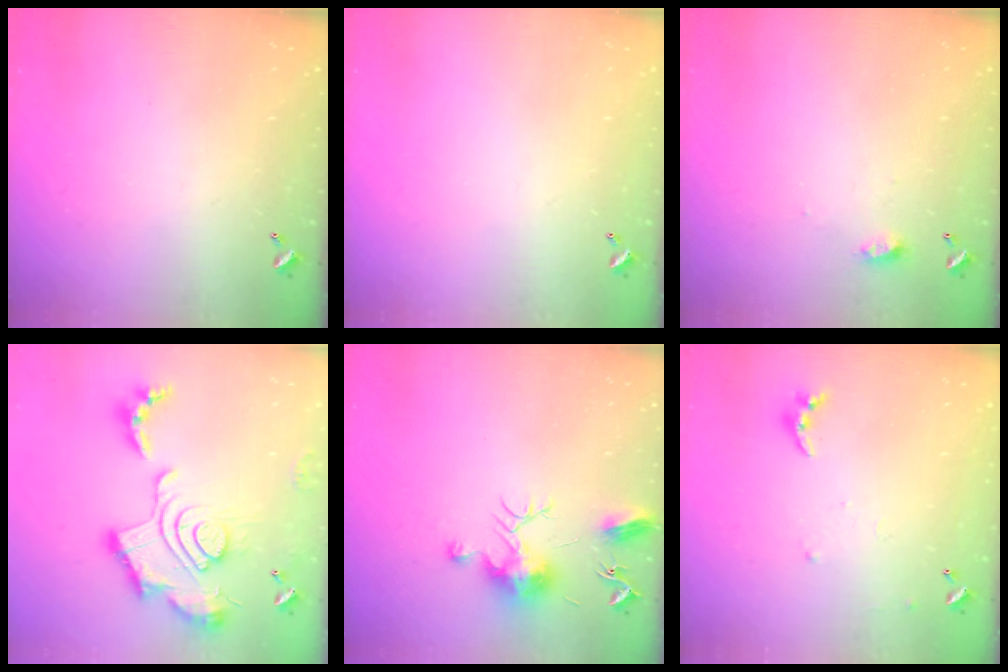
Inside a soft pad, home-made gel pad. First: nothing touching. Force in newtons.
{"total": 0.0}
{"total": 4.0, "press": 4.0, "slide": 0.5}
{"total": 2.5, "press": 1.9, "slide": 1.7}
{"total": 12.0, "press": 12.0, "slide": 0.5}
{"total": 5.7, "press": 5.6, "slide": 0.6}